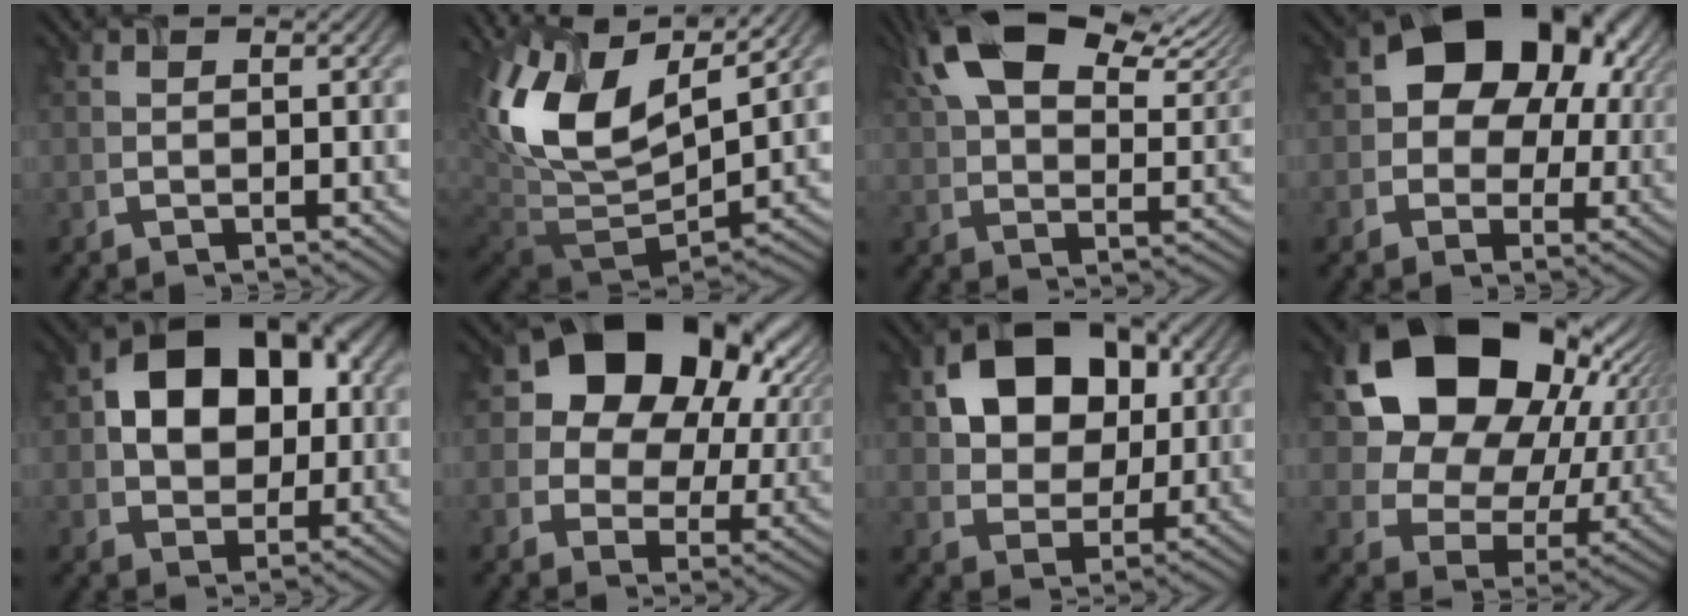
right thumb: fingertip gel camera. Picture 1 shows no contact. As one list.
[{"total": 14.4, "force": [4.6, 7.9, 11.1], "torque": [-0.244, 0.008, 0.089]}, {"total": 16.2, "force": [9.6, 7.1, 10.9], "torque": [-0.219, 0.017, 0.162]}, {"total": 13.2, "force": [3.6, 10.0, 7.8], "torque": [-0.108, 0.004, 0.055]}, {"total": 11.9, "force": [2.0, 8.7, 7.8], "torque": [-0.120, 0.019, 0.028]}, {"total": 16.3, "force": [6.4, 11.8, 9.3], "torque": [-0.141, 0.010, 0.121]}, {"total": 11.7, "force": [3.6, 8.9, 6.7], "torque": [-0.128, 0.025, 0.060]}, {"total": 18.7, "force": [6.5, 14.3, 10.1], "torque": [-0.192, 0.005, 0.151]}]